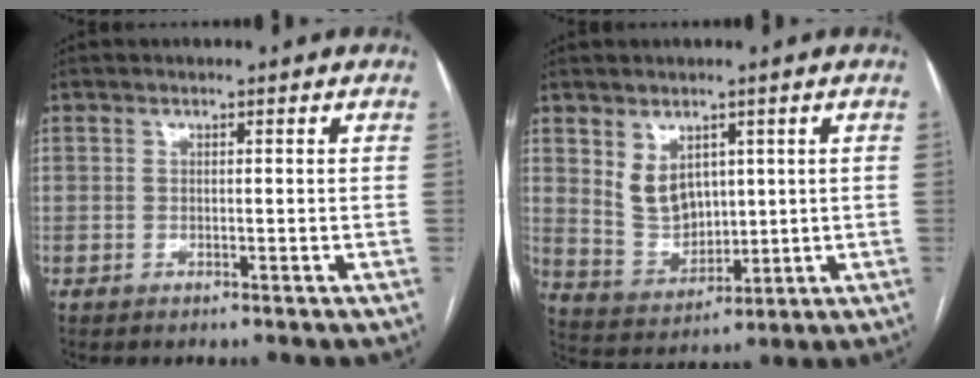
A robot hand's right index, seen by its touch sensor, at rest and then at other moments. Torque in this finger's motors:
{"motor_torque": [0.08, 0.08, 0.23, 0.03]}